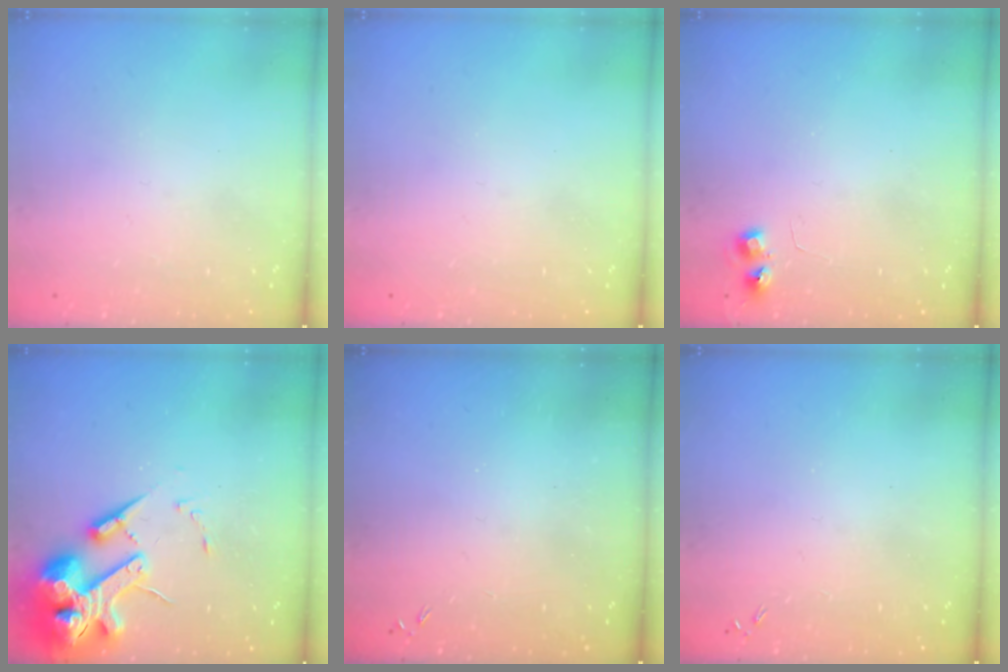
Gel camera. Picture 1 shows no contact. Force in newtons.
{"total": 0.0}
{"total": 5.7, "press": 5.6, "slide": 1.0}
{"total": 17.8, "press": 17.6, "slide": 2.6}
{"total": 0.0}
{"total": 0.0}